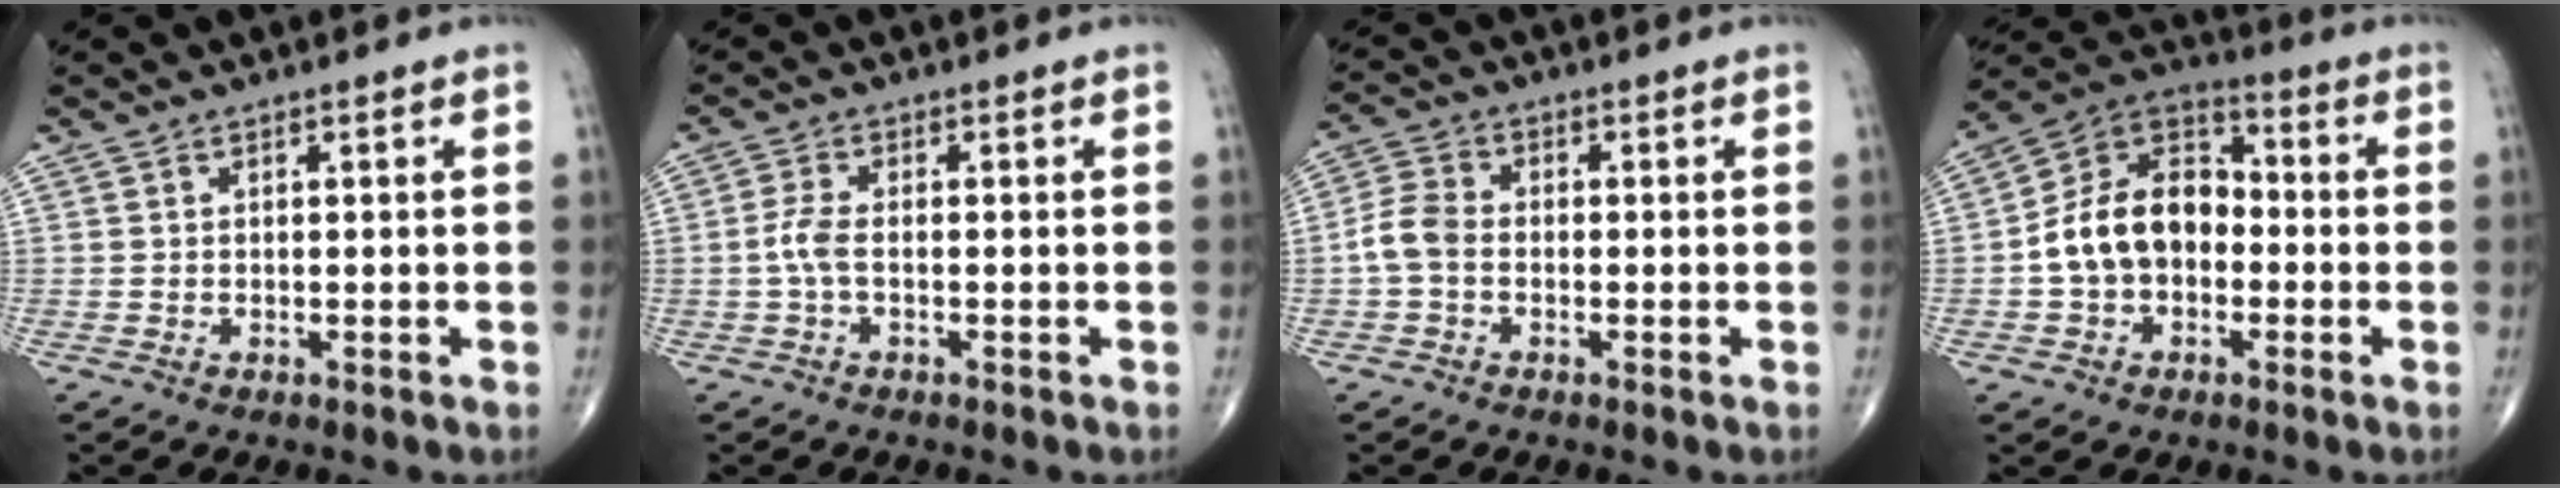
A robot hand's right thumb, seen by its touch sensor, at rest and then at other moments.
{"total": 3.0, "force": [-0.6, 1.1, 2.7], "torque": [-0.067, 0.002, -0.016]}
{"total": 5.1, "force": [-1.0, 3.6, 3.5], "torque": [-0.072, 0.013, -0.031]}
{"total": 14.0, "force": [-1.7, 10.0, 9.6], "torque": [-0.147, 0.044, -0.042]}